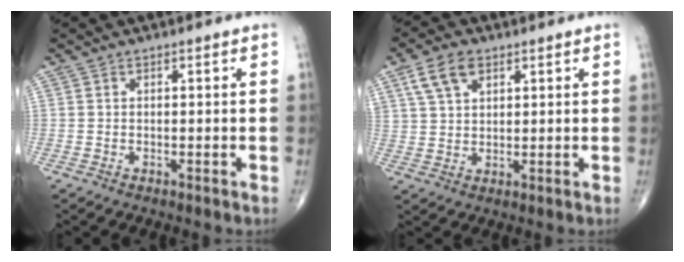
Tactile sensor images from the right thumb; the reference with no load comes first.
{"total": 7.0, "force": [3.5, 4.2, 4.3], "torque": [-0.072, -0.004, 0.071]}